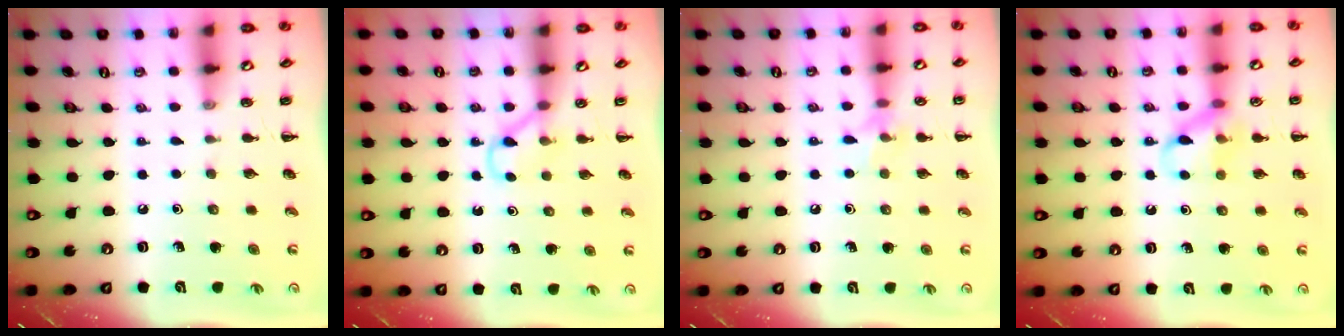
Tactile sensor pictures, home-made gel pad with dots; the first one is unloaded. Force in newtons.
{"total": 3.2, "press": 3.1, "slide": 1.0}
{"total": 6.7, "press": 6.4, "slide": 1.8}
{"total": 9.8, "press": 9.8, "slide": 0.7}